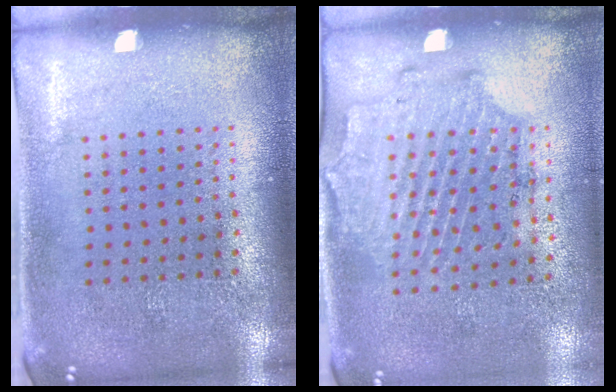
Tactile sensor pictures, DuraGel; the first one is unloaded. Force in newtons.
{"total": 1.7, "press": 1.4, "slide": 0.9}